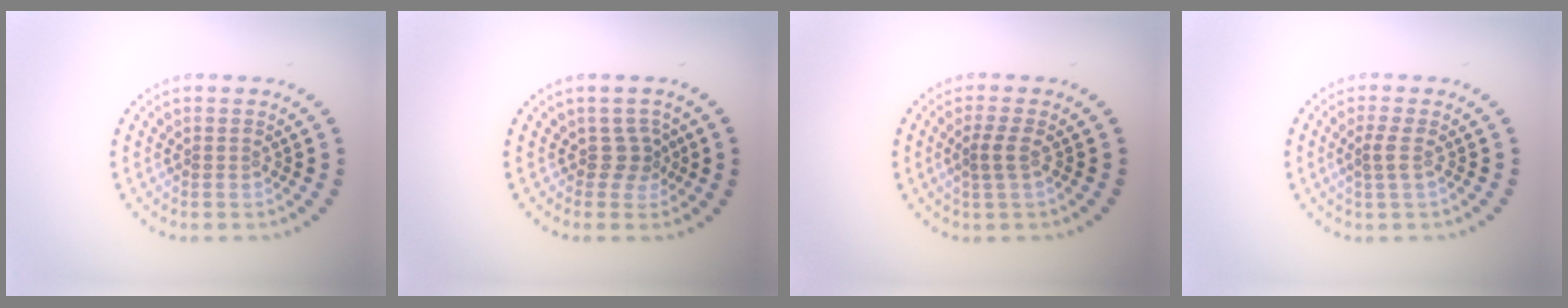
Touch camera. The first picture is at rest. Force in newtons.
{"total": 2.0, "press": 1.2, "slide": 1.5}
{"total": 1.4, "press": 1.2, "slide": 0.9}
{"total": 1.3, "press": 1.1, "slide": 0.7}